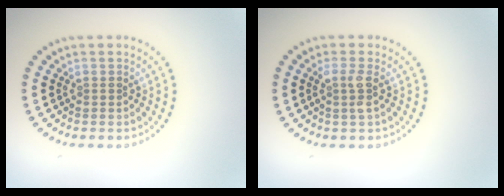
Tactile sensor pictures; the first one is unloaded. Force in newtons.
{"total": 1.6, "press": 1.3, "slide": 1.0}